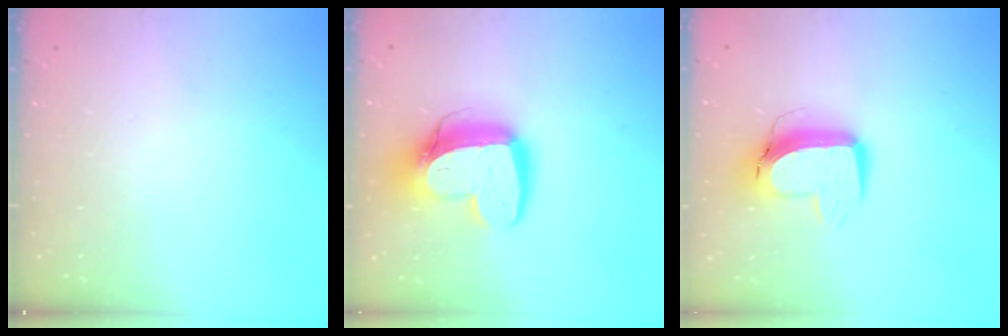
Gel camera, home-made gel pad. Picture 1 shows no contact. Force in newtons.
{"total": 15.5, "press": 15.4, "slide": 1.8}
{"total": 11.6, "press": 11.5, "slide": 1.3}